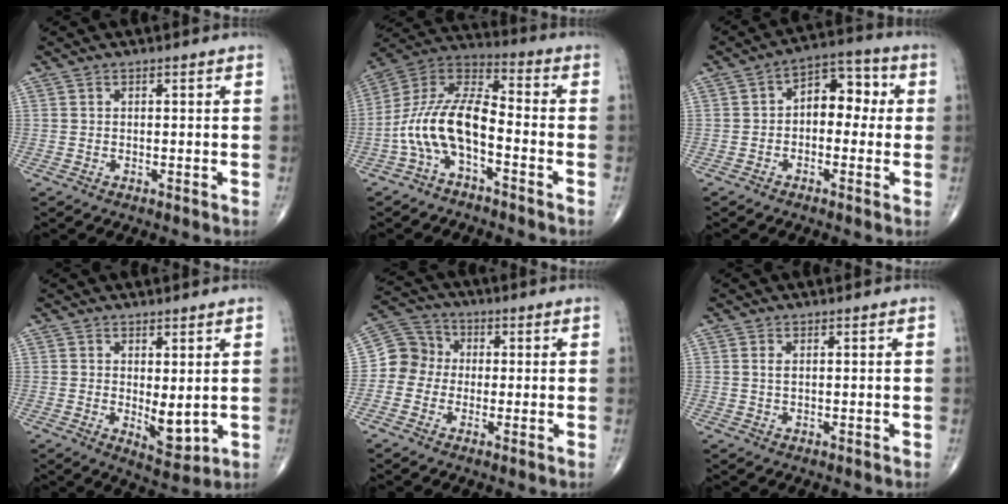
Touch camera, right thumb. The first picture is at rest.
{"total": 13.5, "force": [-4.5, 6.0, 11.3], "torque": [-0.226, 0.063, -0.094]}
{"total": 8.5, "force": [0.3, 5.6, 6.4], "torque": [-0.055, 0.034, -0.010]}
{"total": 5.4, "force": [0.3, 2.4, 4.8], "torque": [-0.062, -0.019, 0.015]}
{"total": 7.2, "force": [-0.4, 6.8, 2.4], "torque": [-0.020, 0.026, -0.022]}
{"total": 1.2, "force": [0.4, 0.5, 1.0], "torque": [-0.024, 0.003, 0.010]}